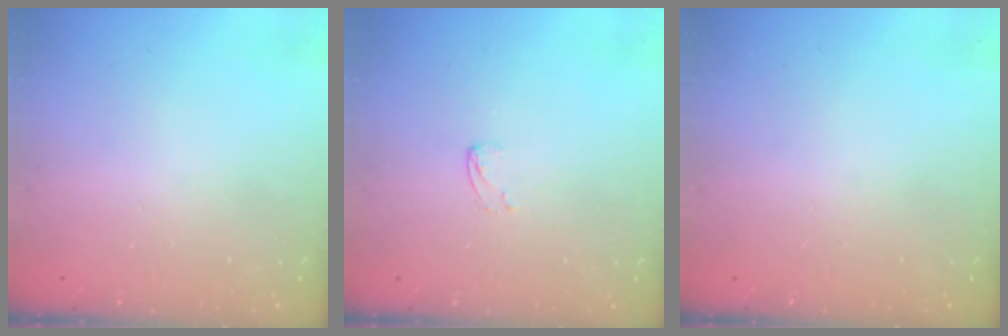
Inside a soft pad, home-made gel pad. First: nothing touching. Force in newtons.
{"total": 2.8, "press": 2.8, "slide": 0.3}
{"total": 0.0}